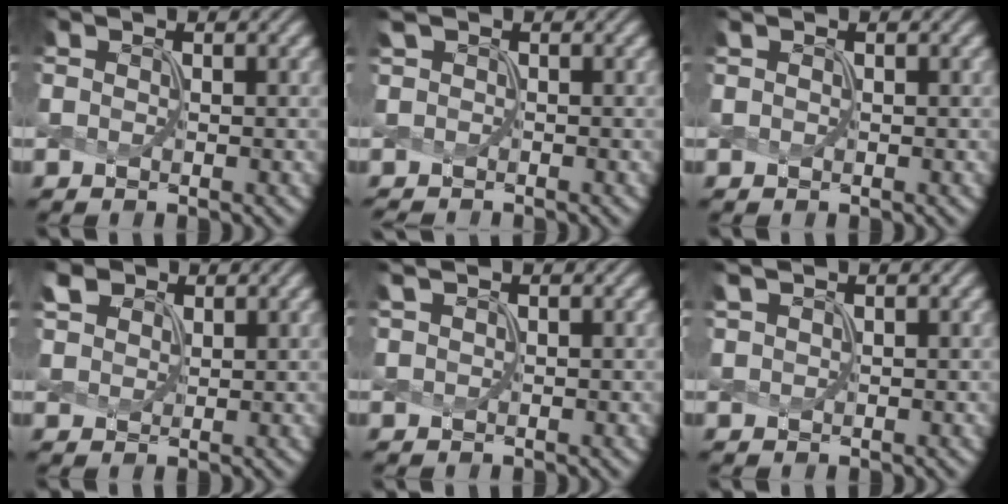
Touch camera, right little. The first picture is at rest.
{"total": 1.0, "force": [0.0, 0.4, 0.9], "torque": [-0.025, -0.003, 0.004]}
{"total": 0.7, "force": [0.5, 0.3, 0.5], "torque": [-0.005, -0.005, 0.003]}
{"total": 3.0, "force": [2.1, 1.7, 1.1], "torque": [-0.037, 0.010, 0.046]}
{"total": 2.9, "force": [2.0, 1.0, 1.7], "torque": [-0.011, 0.011, 0.014]}
{"total": 2.8, "force": [2.1, 0.9, 1.7], "torque": [-0.019, 0.011, 0.021]}